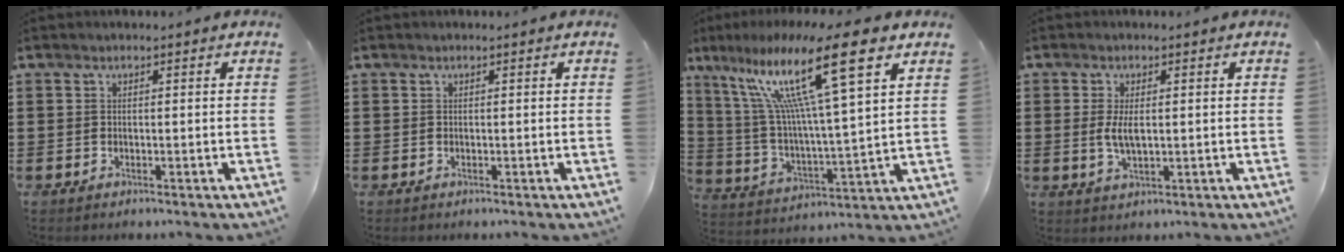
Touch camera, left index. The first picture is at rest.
{"total": 0.0}
{"total": 18.0, "force": [10.3, 2.1, 14.6], "torque": [-0.291, -0.028, 0.157]}
{"total": 3.9, "force": [0.2, 1.6, 3.6], "torque": [-0.085, -0.001, -0.002]}